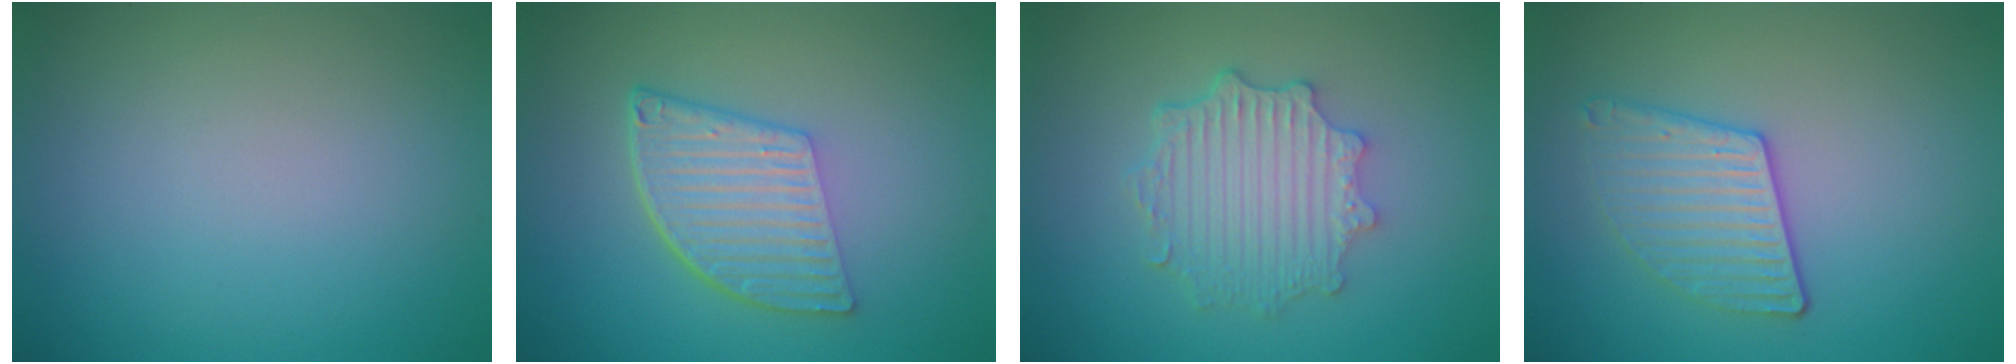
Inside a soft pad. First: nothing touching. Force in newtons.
{"total": 6.1, "press": 4.1, "slide": 4.5}
{"total": 4.5, "press": 3.6, "slide": 2.8}
{"total": 3.0, "press": 2.9, "slide": 0.7}